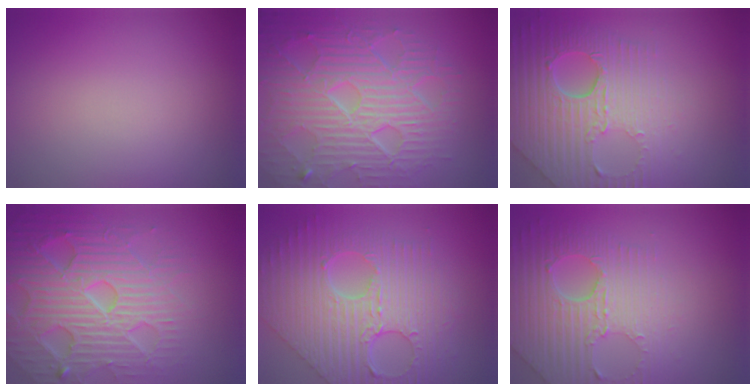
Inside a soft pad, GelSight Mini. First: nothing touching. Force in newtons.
{"total": 10.2, "press": 6.6, "slide": 7.8}
{"total": 9.0, "press": 6.1, "slide": 6.7}
{"total": 7.6, "press": 7.4, "slide": 1.6}
{"total": 10.1, "press": 7.0, "slide": 7.3}
{"total": 7.4, "press": 5.4, "slide": 5.1}